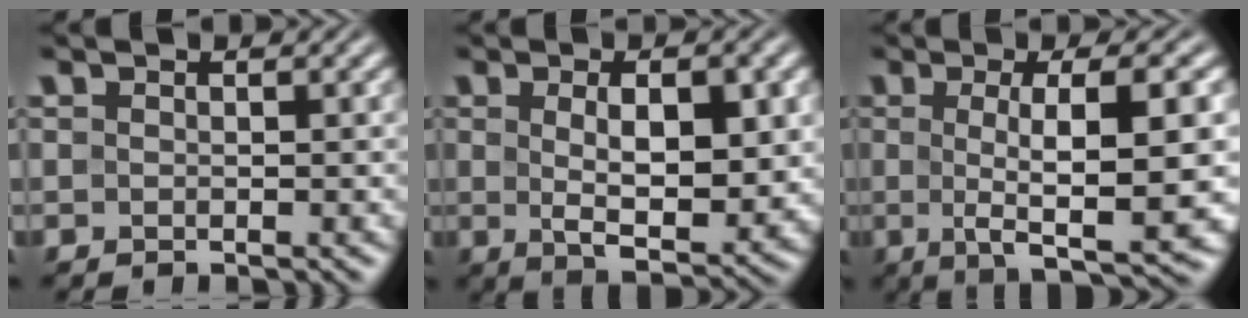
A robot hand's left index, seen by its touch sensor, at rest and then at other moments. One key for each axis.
{"total": 6.9, "fx": 0.7, "fy": 2.7, "fz": 6.3, "tx": -0.104, "ty": -0.009, "tz": 0.018}
{"total": 9.7, "fx": -0.2, "fy": 2.4, "fz": 9.5, "tx": -0.132, "ty": 0.003, "tz": -0.007}